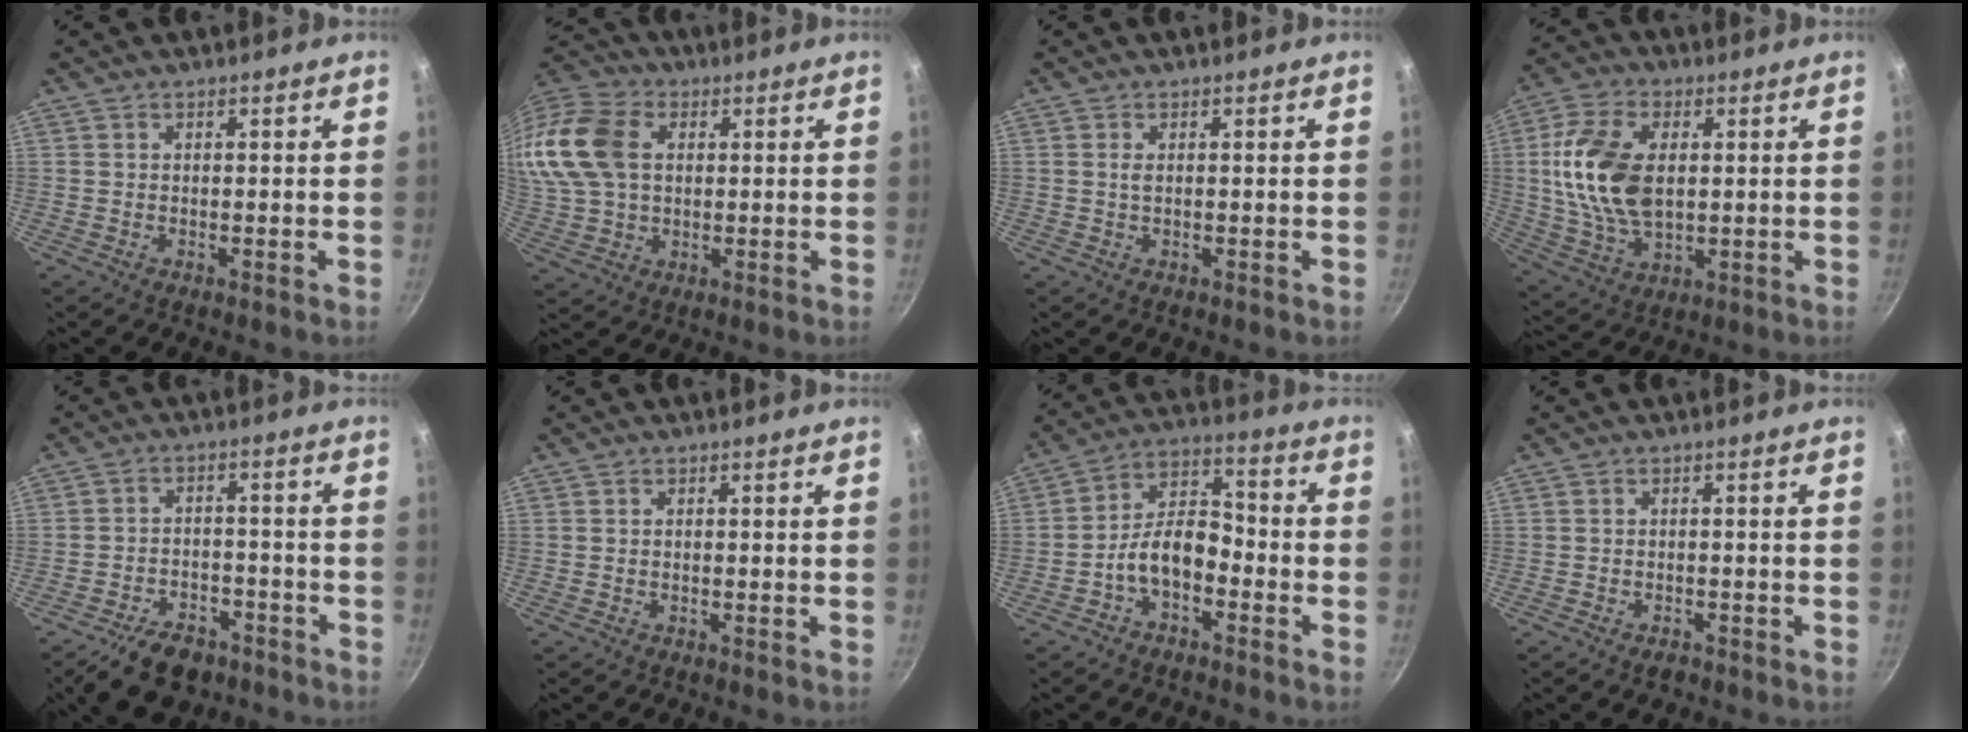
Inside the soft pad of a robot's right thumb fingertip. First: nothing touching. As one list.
[{"total": 20.2, "force": [4.1, 14.4, 13.5], "torque": [-0.303, 0.026, 0.071]}, {"total": 1.0, "force": [0.2, 0.4, 0.9], "torque": [-0.018, 0.000, 0.003]}, {"total": 16.1, "force": [1.9, 9.8, 12.6], "torque": [-0.232, -0.002, 0.037]}, {"total": 10.6, "force": [-7.4, 5.7, 4.8], "torque": [-0.065, 0.051, -0.111]}, {"total": 0.0}, {"total": 9.2, "force": [-4.1, 5.3, 6.4], "torque": [-0.092, 0.057, -0.083]}, {"total": 2.0, "force": [-1.4, 1.0, 0.9], "torque": [-0.016, 0.014, -0.018]}]